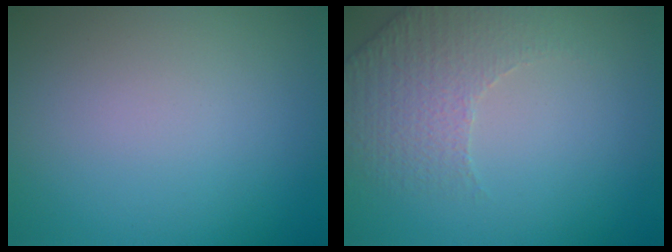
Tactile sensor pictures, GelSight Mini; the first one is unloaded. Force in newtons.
{"total": 2.2, "press": 2.0, "slide": 1.0}